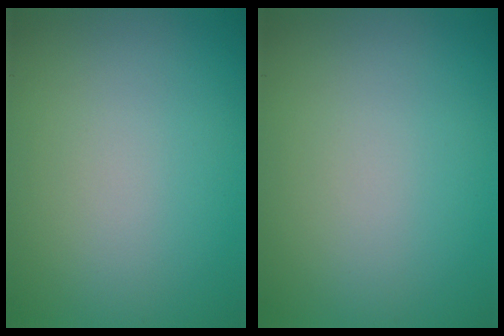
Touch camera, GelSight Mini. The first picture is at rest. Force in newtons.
{"total": 0.0}